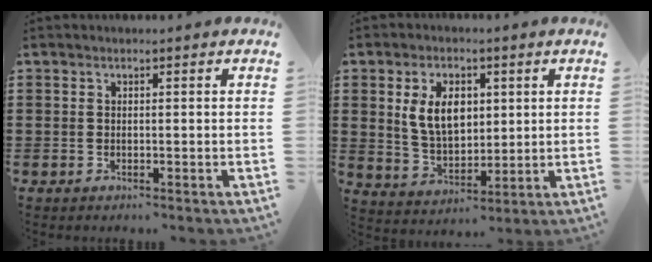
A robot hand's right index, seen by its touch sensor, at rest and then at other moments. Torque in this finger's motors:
{"motor_torque": [1.12, -0.27, 0.34, 0.17]}